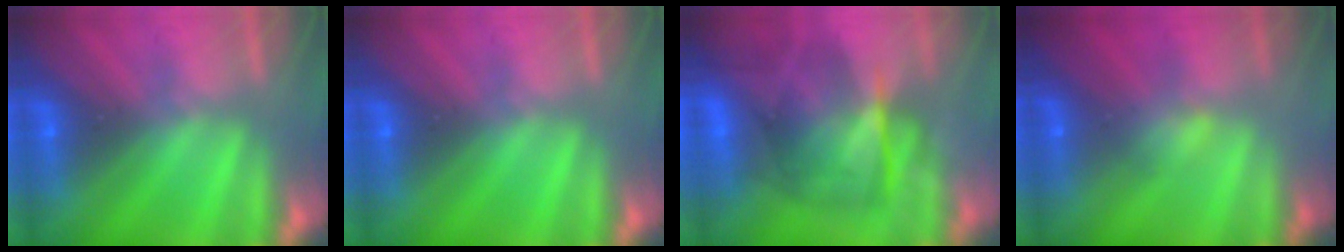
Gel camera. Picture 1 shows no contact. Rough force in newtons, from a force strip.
{"total": 0.0}
{"total": 7.5}
{"total": 2.7}